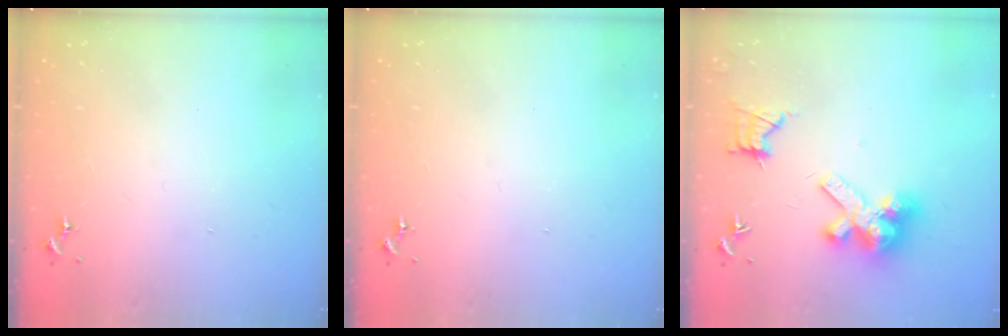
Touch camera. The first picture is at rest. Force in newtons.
{"total": 0.0}
{"total": 12.6, "press": 12.5, "slide": 1.7}